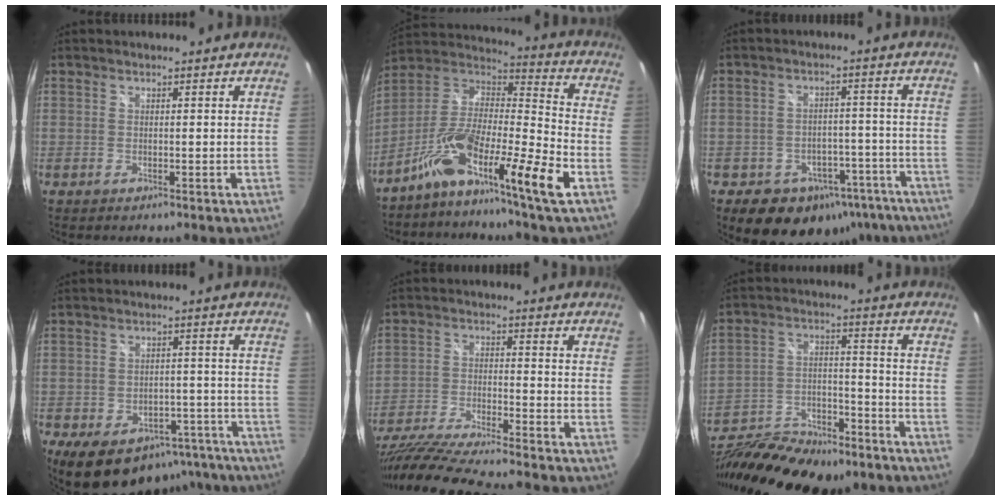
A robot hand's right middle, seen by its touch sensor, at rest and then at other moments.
{"total": 15.3, "force": [-8.6, 0.6, 12.6], "torque": [-0.233, -0.012, -0.172]}
{"total": 15.6, "force": [-9.9, 10.4, 6.1], "torque": [-0.113, 0.028, -0.098]}
{"total": 17.1, "force": [-11.5, 10.0, 7.7], "torque": [-0.148, 0.008, -0.128]}
{"total": 18.2, "force": [-15.9, 0.4, 8.9], "torque": [-0.183, -0.046, -0.278]}
{"total": 26.9, "force": [-20.7, 10.0, 14.0], "torque": [-0.289, -0.033, -0.323]}